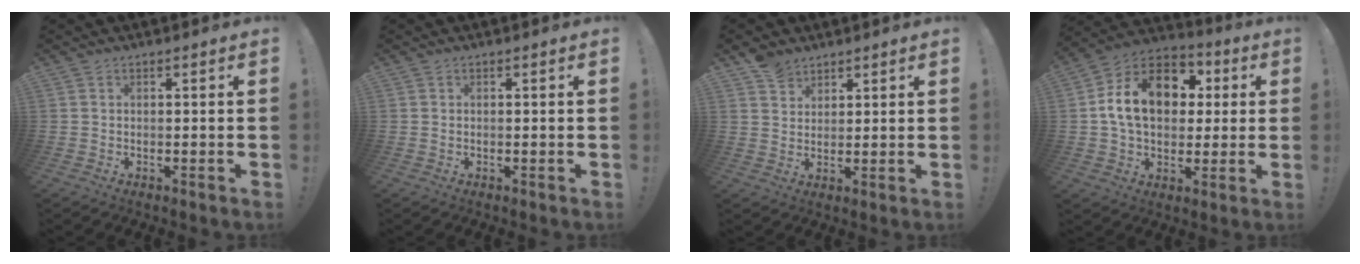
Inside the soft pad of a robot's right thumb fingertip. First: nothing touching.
{"total": 0.0}
{"total": 5.7, "force": [4.4, 3.6, 0.9], "torque": [-0.006, -0.025, 0.083]}
{"total": 18.3, "force": [3.4, 13.4, 11.9], "torque": [-0.178, 0.012, 0.068]}